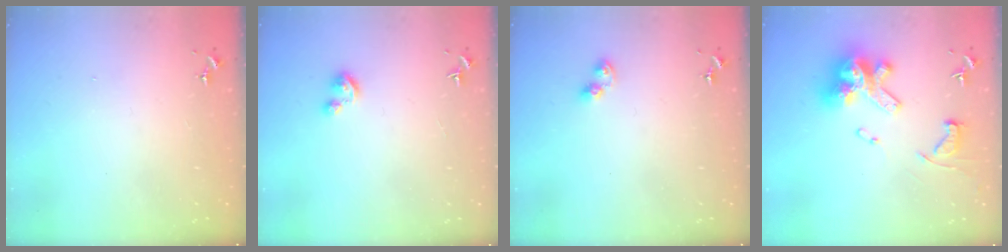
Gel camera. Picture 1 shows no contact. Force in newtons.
{"total": 3.2, "press": 3.2, "slide": 0.3}
{"total": 4.7, "press": 4.6, "slide": 0.4}
{"total": 18.7, "press": 18.6, "slide": 1.9}